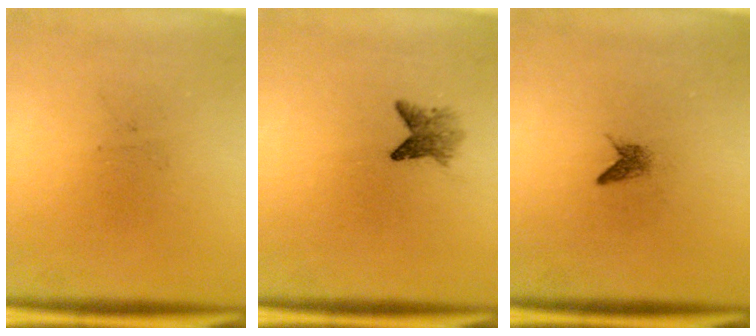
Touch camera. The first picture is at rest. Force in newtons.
{"total": 2.5}
{"total": 1.0}